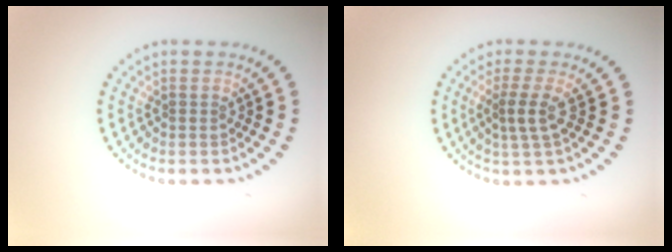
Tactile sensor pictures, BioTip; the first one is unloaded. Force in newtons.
{"total": 2.1, "press": 1.6, "slide": 1.4}